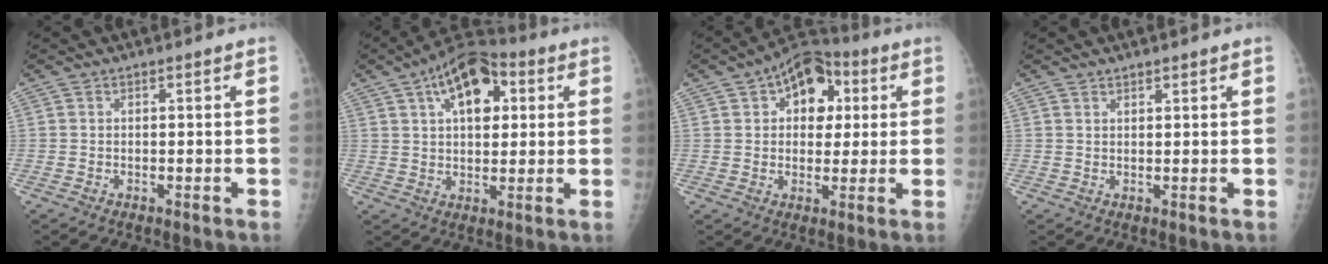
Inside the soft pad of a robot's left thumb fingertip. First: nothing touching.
{"total": 13.4, "force": [4.7, 7.5, 10.0], "torque": [-0.124, 0.009, 0.069]}
{"total": 11.6, "force": [3.4, 7.9, 7.8], "torque": [-0.066, 0.011, 0.042]}
{"total": 0.8, "force": [0.7, 0.3, 0.1], "torque": [0.005, -0.006, 0.012]}